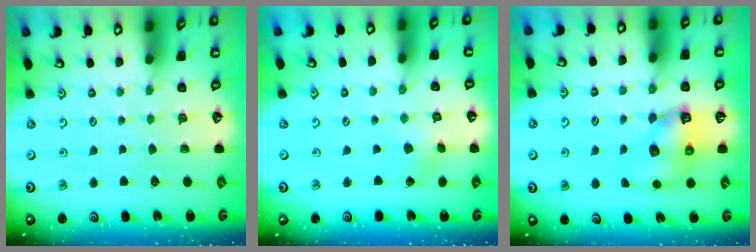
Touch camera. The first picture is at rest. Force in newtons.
{"total": 1.8, "press": 1.8, "slide": 0.1}
{"total": 7.8, "press": 7.7, "slide": 1.0}